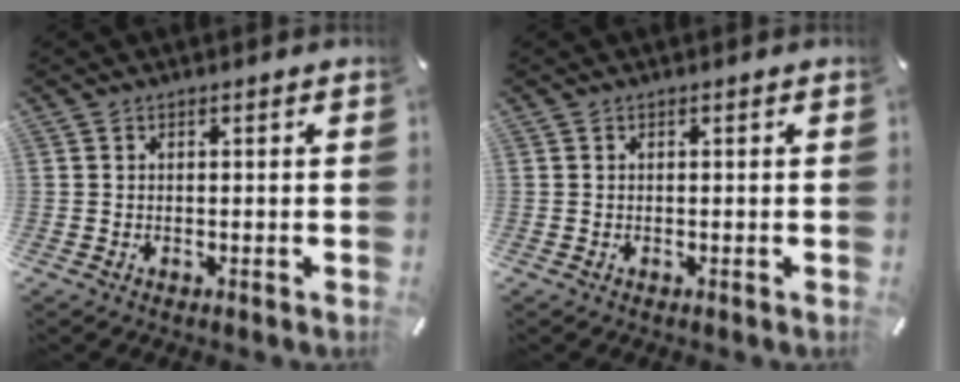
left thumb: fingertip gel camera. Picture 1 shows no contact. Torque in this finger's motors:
{"motor_torque": [-0.22, -0.13, -0.07, 0.05, -0.01]}